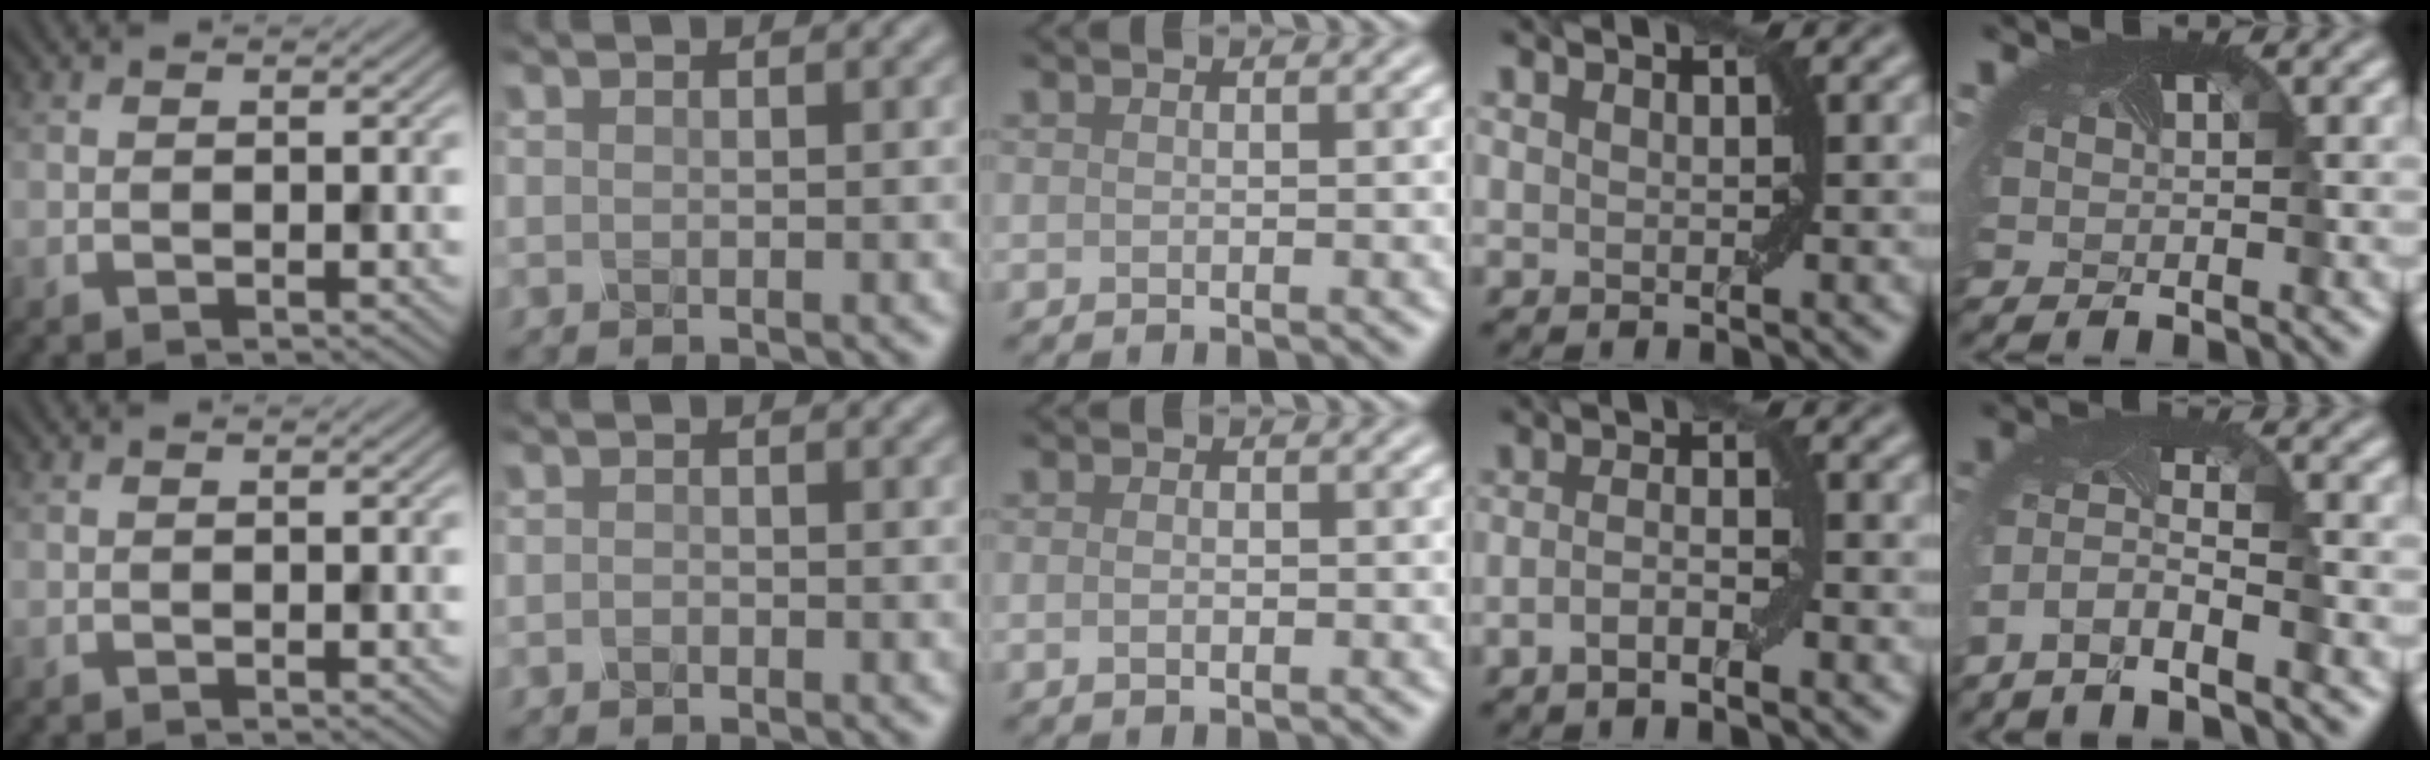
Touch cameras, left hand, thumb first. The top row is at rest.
{"index": {"total": 0.5, "force": [-0.3, 0.4, 0.3], "torque": [-0.004, -0.001, -0.007]}, "middle": {"total": 1.1, "force": [-0.1, 0.6, 0.9], "torque": [-0.018, -0.001, -0.003]}, "ring": {"total": 2.5, "force": [-1.0, 0.5, 2.2], "torque": [-0.041, 0.004, -0.023]}, "little": {"total": 5.1, "force": [-3.2, 1.2, 3.8], "torque": [-0.091, -0.008, -0.063]}}